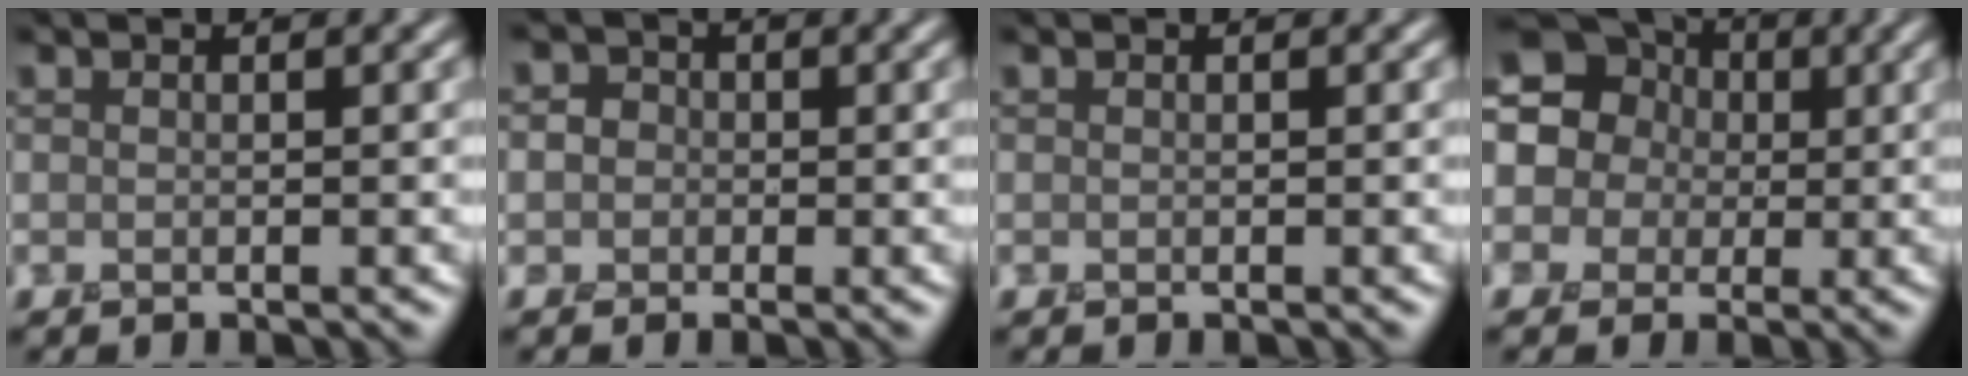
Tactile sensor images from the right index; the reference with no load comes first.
{"total": 2.1, "force": [-0.3, 2.0, 0.6], "torque": [0.009, 0.001, -0.016]}
{"total": 0.0}
{"total": 16.9, "force": [4.2, 15.1, 6.4], "torque": [-0.153, 0.039, 0.023]}